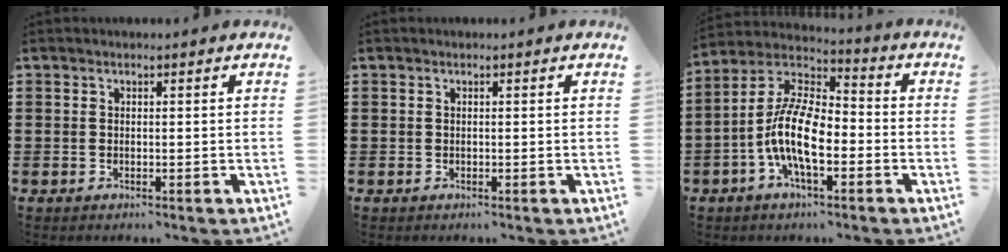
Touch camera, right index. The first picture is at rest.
{"total": 0.0}
{"total": 12.0, "force": [-3.6, 5.0, 10.3], "torque": [-0.242, -0.005, -0.074]}